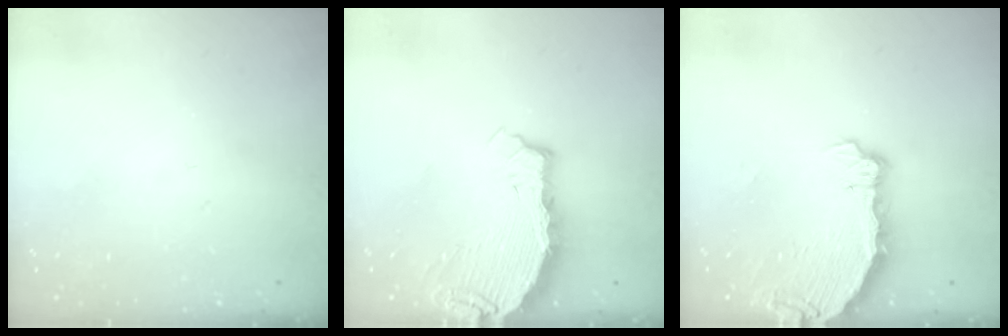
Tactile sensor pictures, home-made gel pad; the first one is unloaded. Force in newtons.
{"total": 5.7, "press": 5.7, "slide": 0.6}
{"total": 6.7, "press": 5.9, "slide": 3.3}